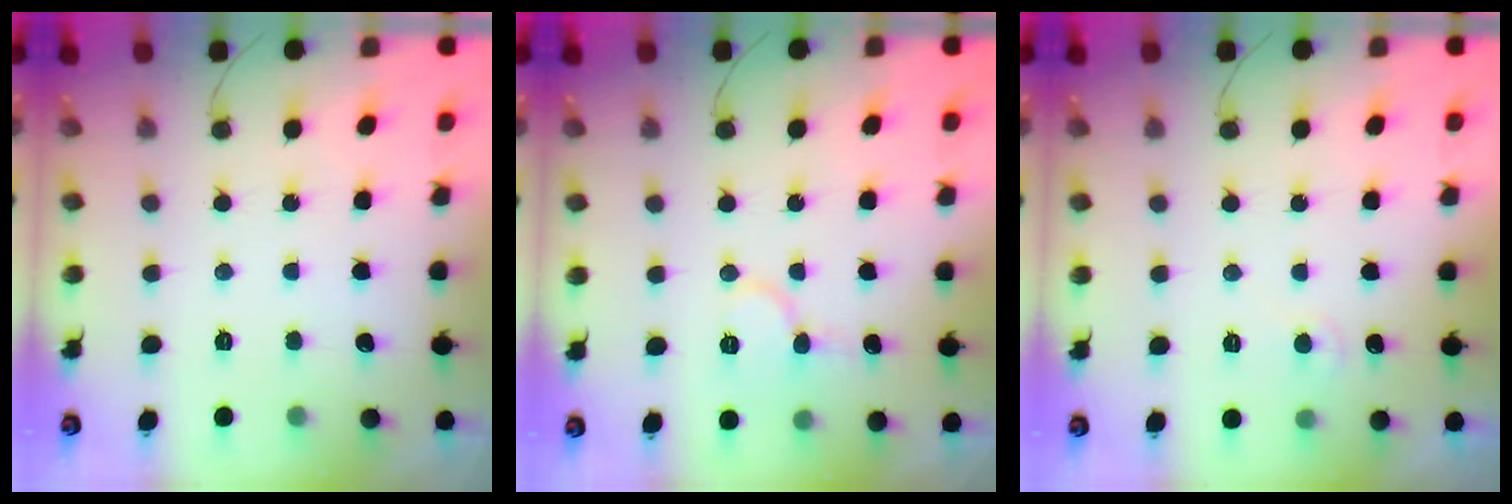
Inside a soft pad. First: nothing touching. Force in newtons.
{"total": 8.3, "press": 8.2, "slide": 0.7}
{"total": 4.0, "press": 3.9, "slide": 0.4}